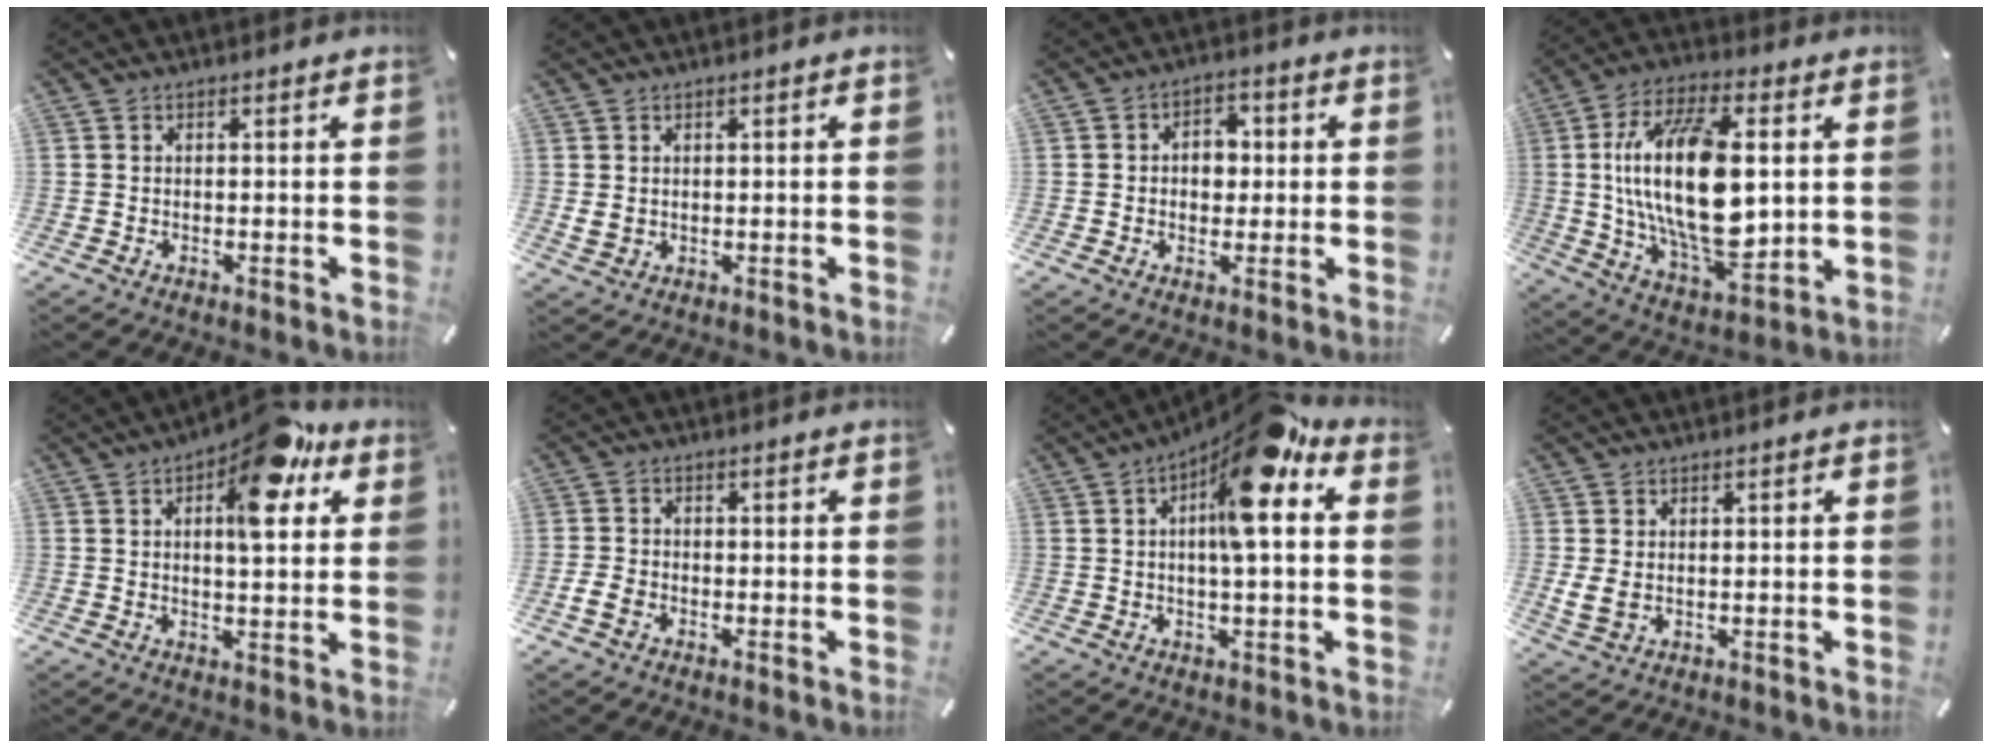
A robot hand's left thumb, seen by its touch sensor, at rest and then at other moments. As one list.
[{"total": 2.1, "force": [0.4, 1.8, 1.0], "torque": [-0.012, 0.000, 0.004]}, {"total": 5.6, "force": [-0.2, 4.5, 3.4], "torque": [-0.045, 0.004, -0.011]}, {"total": 24.3, "force": [2.9, 12.0, 20.9], "torque": [-0.427, -0.020, 0.046]}, {"total": 14.8, "force": [6.9, 6.2, 11.5], "torque": [-0.156, -0.031, 0.110]}, {"total": 3.2, "force": [-1.5, 2.3, 1.8], "torque": [-0.037, 0.006, -0.029]}, {"total": 14.5, "force": [5.4, 3.8, 12.9], "torque": [-0.196, -0.029, 0.084]}, {"total": 3.7, "force": [0.6, 2.6, 2.7], "torque": [-0.049, 0.000, 0.010]}]